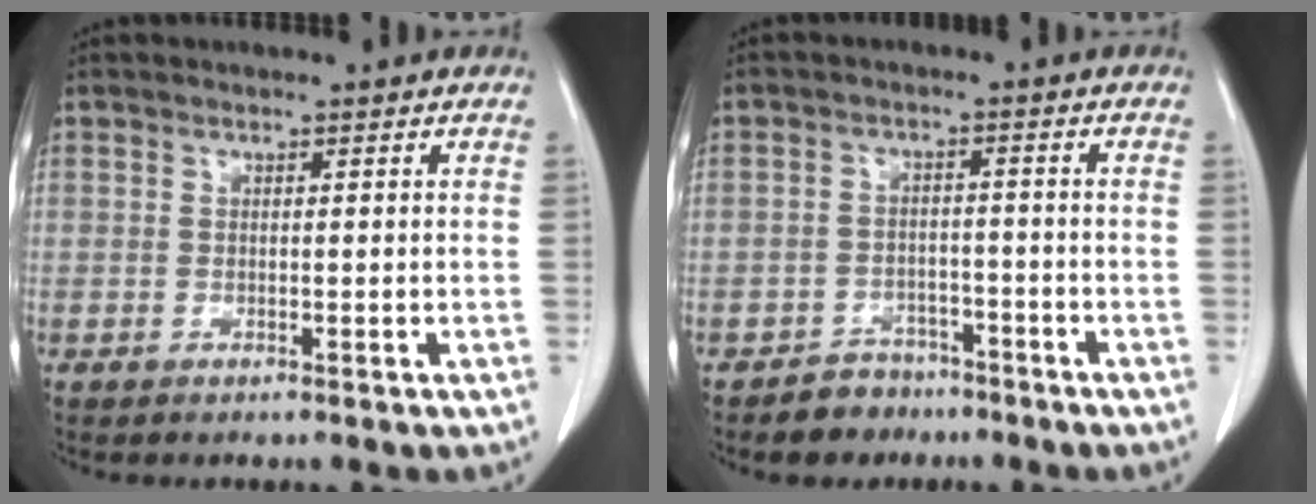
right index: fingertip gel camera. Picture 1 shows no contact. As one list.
[{"total": 4.3, "force": [-3.2, 2.9, 0.0], "torque": [0.000, 0.013, -0.047]}]